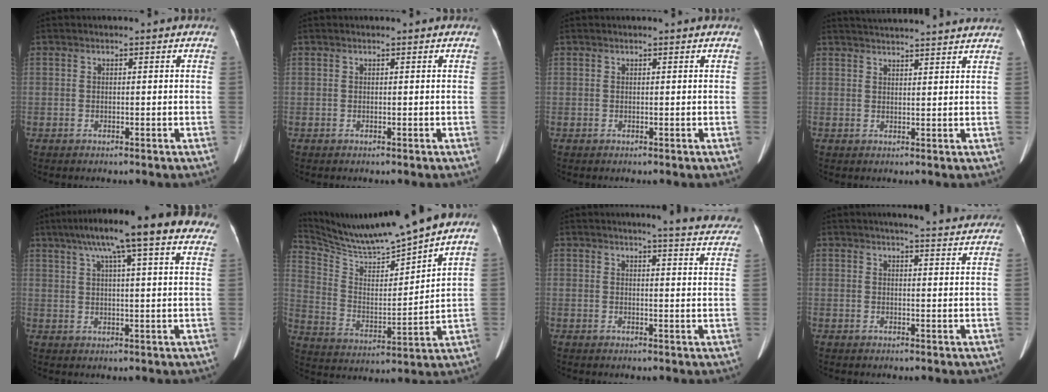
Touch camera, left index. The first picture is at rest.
{"total": 0.0}
{"total": 0.5, "force": [0.5, 0.0, 0.2], "torque": [-0.007, 0.008, 0.007]}
{"total": 13.9, "force": [13.2, -0.1, 4.4], "torque": [-0.075, 0.010, 0.166]}
{"total": 20.2, "force": [13.8, 2.7, 14.5], "torque": [-0.234, 0.053, 0.182]}
{"total": 14.9, "force": [13.9, -1.2, 5.3], "torque": [-0.115, -0.012, 0.250]}
{"total": 13.3, "force": [12.4, 0.7, 4.8], "torque": [-0.037, -0.055, 0.116]}
{"total": 12.3, "force": [11.3, 0.8, 5.0], "torque": [-0.061, 0.004, 0.125]}